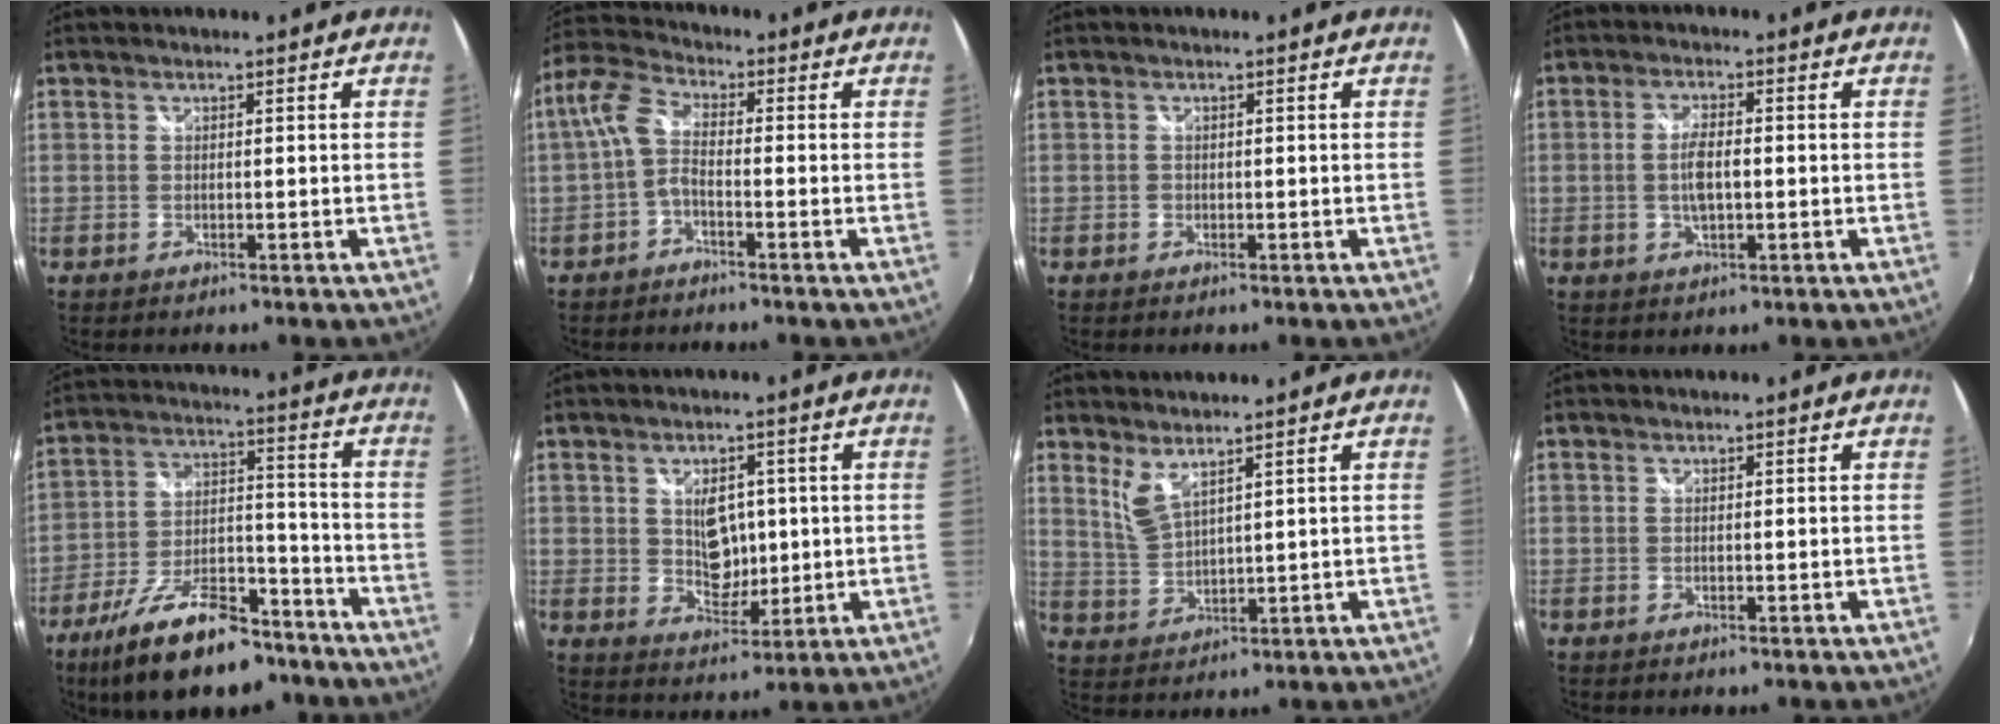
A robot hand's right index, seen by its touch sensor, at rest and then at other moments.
{"total": 5.6, "force": [-1.5, 2.4, 4.8], "torque": [-0.118, 0.018, -0.034]}
{"total": 0.7, "force": [-0.3, 0.6, 0.1], "torque": [-0.001, -0.002, -0.006]}
{"total": 5.0, "force": [-0.5, 1.8, 4.7], "torque": [-0.092, 0.001, -0.007]}
{"total": 20.3, "force": [-14.5, 8.0, 11.8], "torque": [-0.215, -0.002, -0.228]}
{"total": 7.1, "force": [1.0, 4.8, 5.2], "torque": [-0.082, -0.001, 0.023]}
{"total": 4.1, "force": [3.0, 0.8, 2.6], "torque": [-0.056, -0.006, 0.066]}
{"total": 0.0}